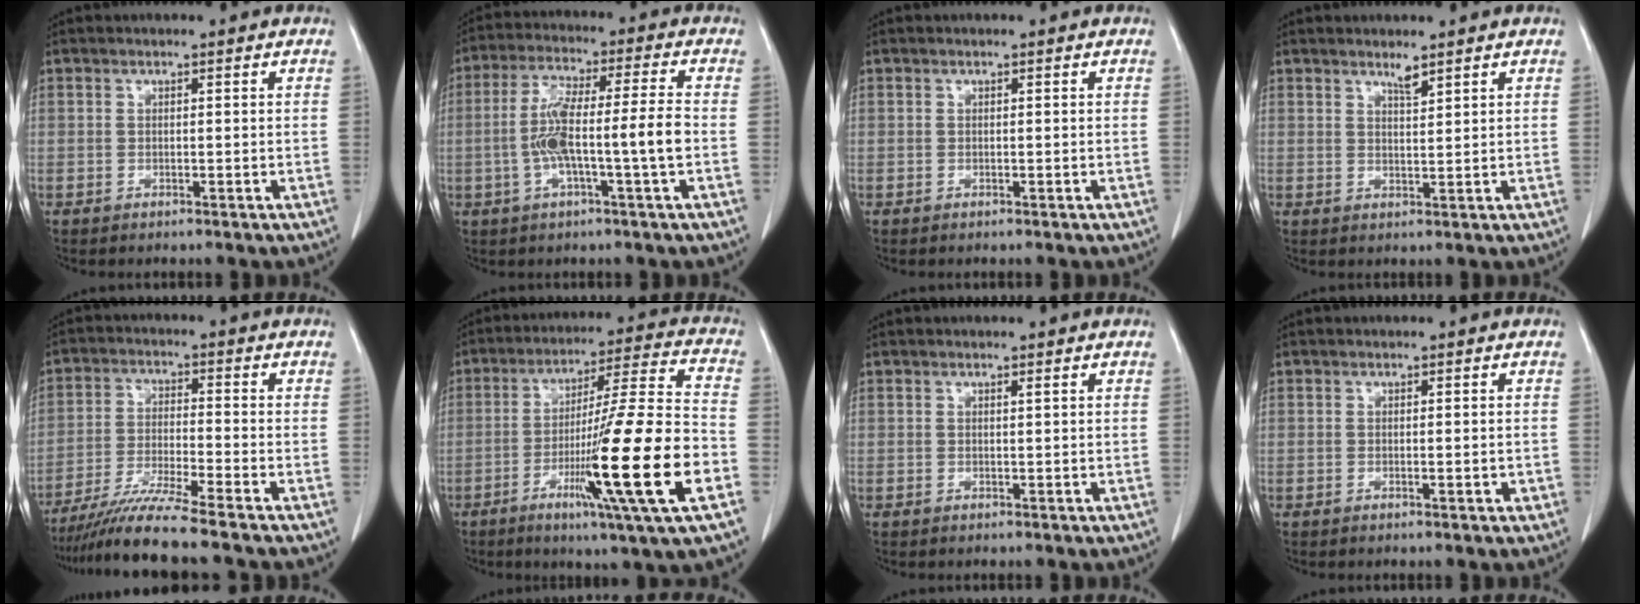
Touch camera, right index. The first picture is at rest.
{"total": 10.6, "force": [-1.9, 0.2, 10.4], "torque": [-0.202, 0.016, -0.039]}
{"total": 0.0}
{"total": 1.9, "force": [1.6, 0.1, 1.0], "torque": [-0.020, -0.005, 0.031]}
{"total": 9.6, "force": [-8.0, -1.7, 4.9], "torque": [-0.088, -0.029, -0.146]}
{"total": 20.7, "force": [-6.7, -1.0, 19.5], "torque": [-0.319, -0.021, -0.116]}
{"total": 0.0}
{"total": 1.3, "force": [-0.3, 0.3, 1.2], "torque": [-0.017, -0.002, -0.002]}